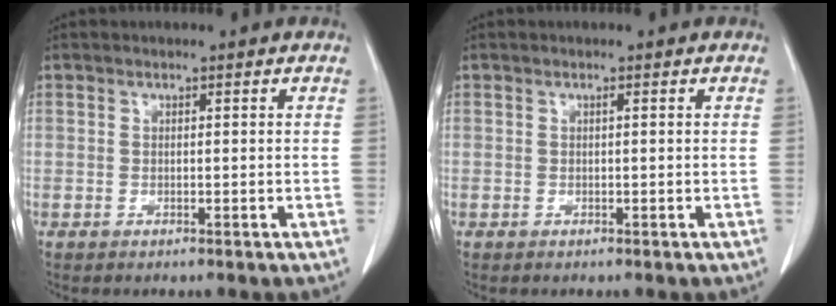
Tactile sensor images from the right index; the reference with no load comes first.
{"total": 0.0}